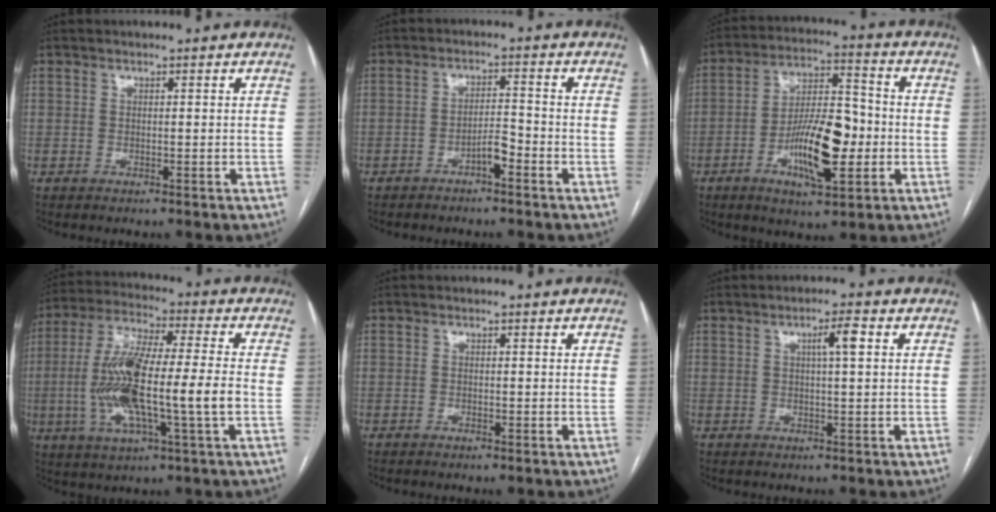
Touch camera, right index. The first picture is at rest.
{"total": 3.2, "force": [-2.1, 0.6, 2.4], "torque": [-0.038, 0.007, -0.036]}
{"total": 13.2, "force": [-3.4, 4.0, 12.1], "torque": [-0.219, 0.008, -0.056]}
{"total": 16.5, "force": [-2.4, 1.6, 16.3], "torque": [-0.328, 0.001, -0.045]}
{"total": 0.5, "force": [-0.3, 0.1, 0.4], "torque": [-0.006, 0.000, -0.005]}
{"total": 3.4, "force": [1.0, 0.2, 3.3], "torque": [-0.054, 0.006, 0.014]}